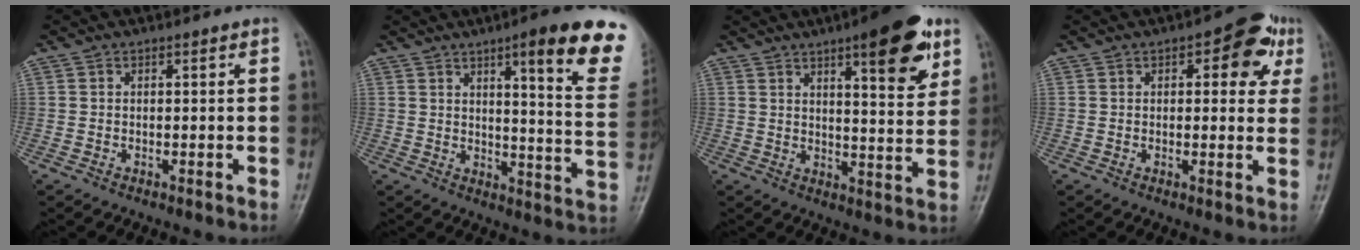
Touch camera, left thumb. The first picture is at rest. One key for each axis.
{"total": 18.0, "fx": 10.6, "fy": 2.9, "fz": 14.2, "tx": -0.152, "ty": -0.051, "tz": 0.129}
{"total": 13.7, "fx": 7.5, "fy": 3.8, "fz": 10.8, "tx": -0.121, "ty": -0.036, "tz": 0.099}
{"total": 9.1, "fx": 3.6, "fy": 4.5, "fz": 7.1, "tx": -0.046, "ty": 0.001, "tz": 0.033}